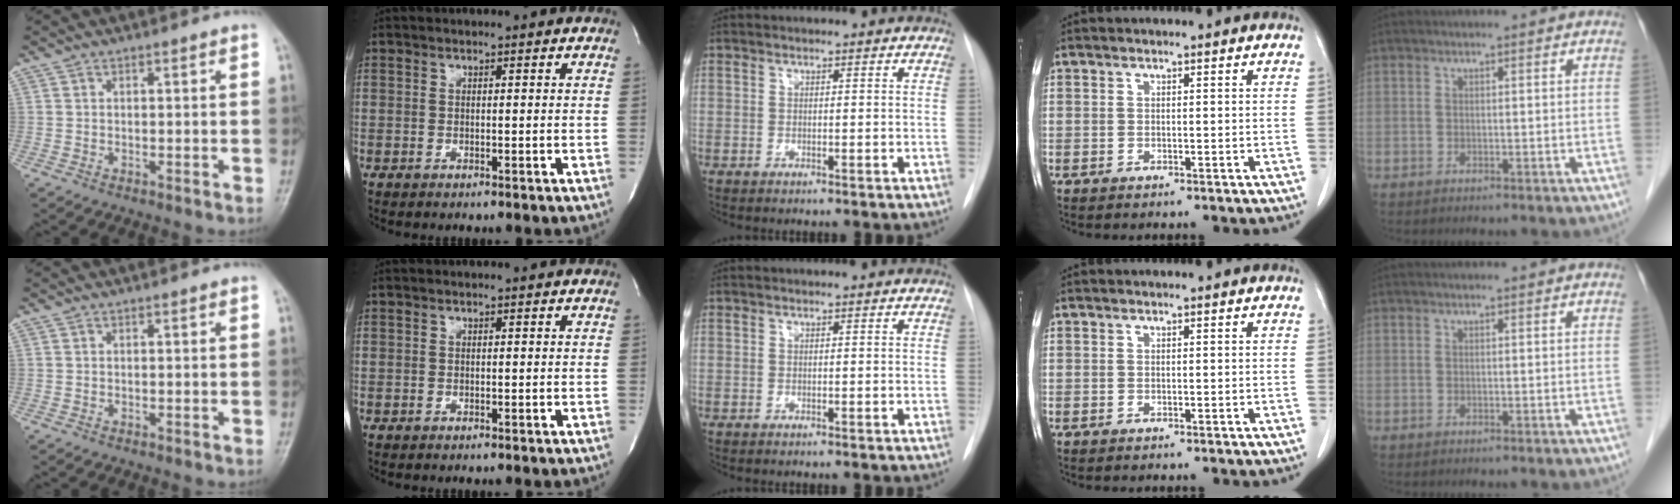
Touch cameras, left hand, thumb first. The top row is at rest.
{}